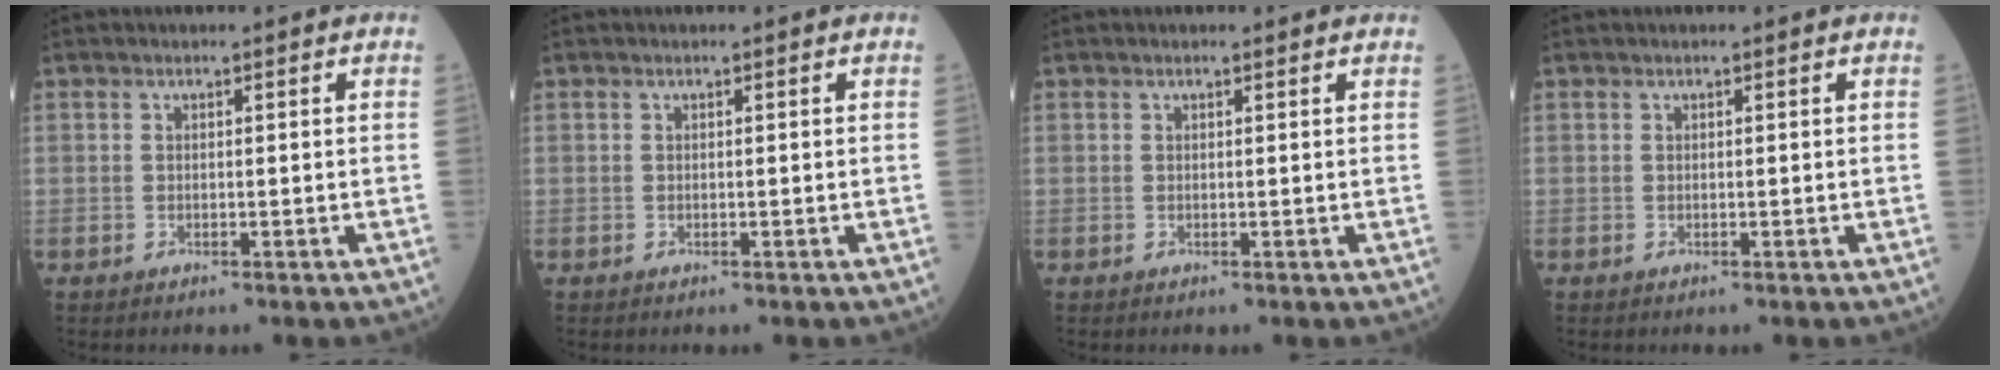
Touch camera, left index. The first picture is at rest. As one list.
[{"total": 0.0}, {"total": 0.9, "force": [0.8, 0.4, 0.3], "torque": [-0.013, 0.008, 0.013]}, {"total": 0.0}]